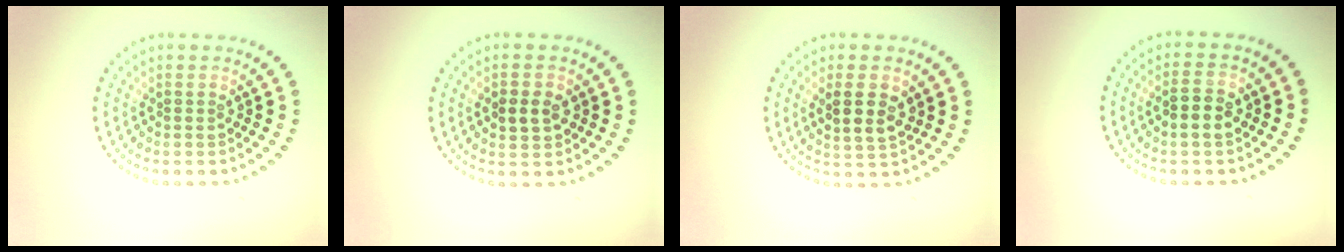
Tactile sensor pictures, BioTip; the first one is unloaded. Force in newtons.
{"total": 2.3, "press": 2.3, "slide": 0.2}
{"total": 2.8, "press": 2.7, "slide": 0.9}
{"total": 2.5, "press": 2.5, "slide": 0.2}